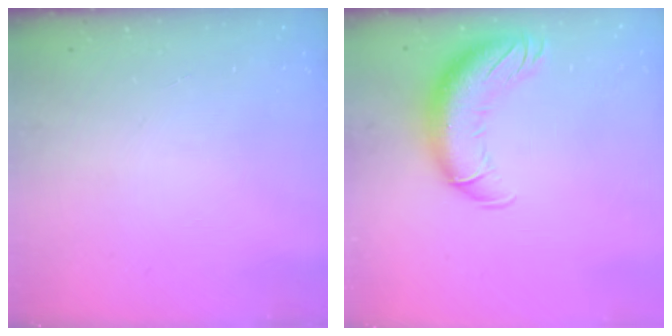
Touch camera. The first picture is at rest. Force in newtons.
{"total": 14.0, "press": 13.6, "slide": 3.3}